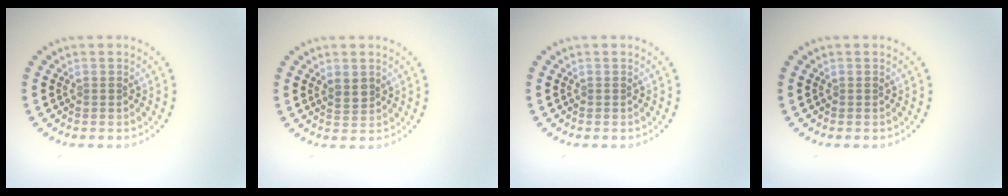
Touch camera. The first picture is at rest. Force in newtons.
{"total": 1.5, "press": 1.4, "slide": 0.5}
{"total": 0.0}
{"total": 0.0}